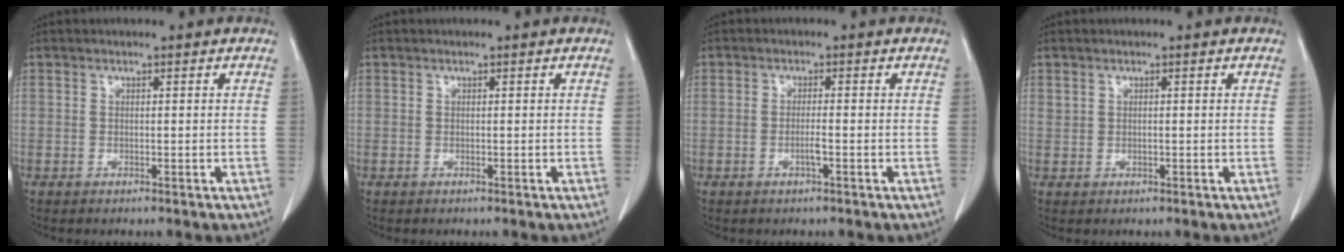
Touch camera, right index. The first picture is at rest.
{"total": 0.0}
{"total": 1.6, "force": [-0.5, -0.1, 1.5], "torque": [-0.029, 0.000, -0.007]}
{"total": 0.6, "force": [0.4, 0.4, 0.2], "torque": [-0.005, 0.009, 0.013]}